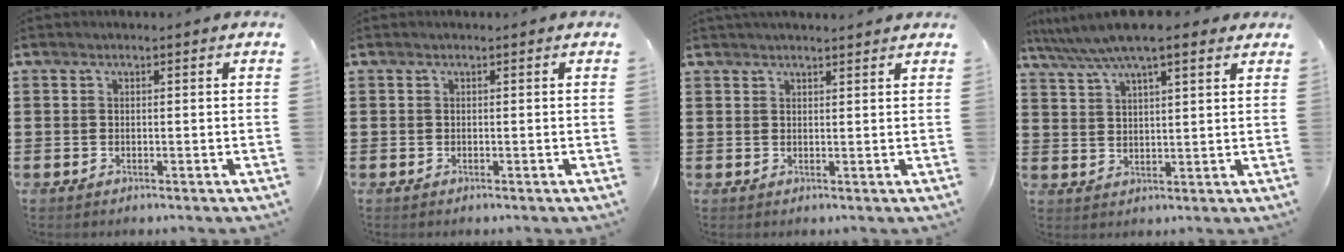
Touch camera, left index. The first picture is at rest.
{"total": 0.0}
{"total": 1.6, "force": [1.5, 0.2, 0.3], "torque": [-0.008, 0.002, 0.030]}
{"total": 7.2, "force": [5.8, 1.1, 4.2], "torque": [-0.097, -0.011, 0.101]}